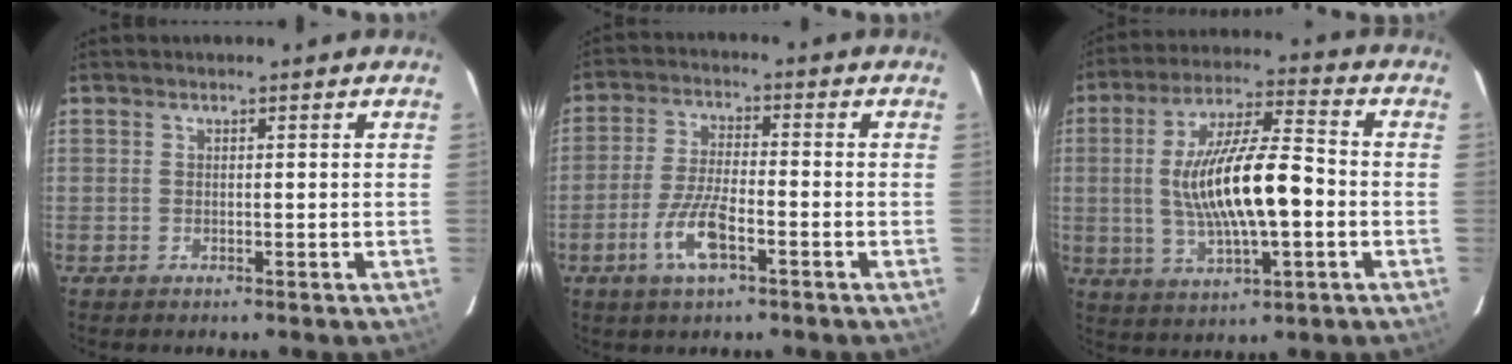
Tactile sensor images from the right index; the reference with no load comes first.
{"total": 8.0, "force": [-3.9, 2.1, 6.6], "torque": [-0.142, -0.003, -0.075]}
{"total": 15.8, "force": [-1.5, 4.4, 15.1], "torque": [-0.282, 0.006, -0.021]}